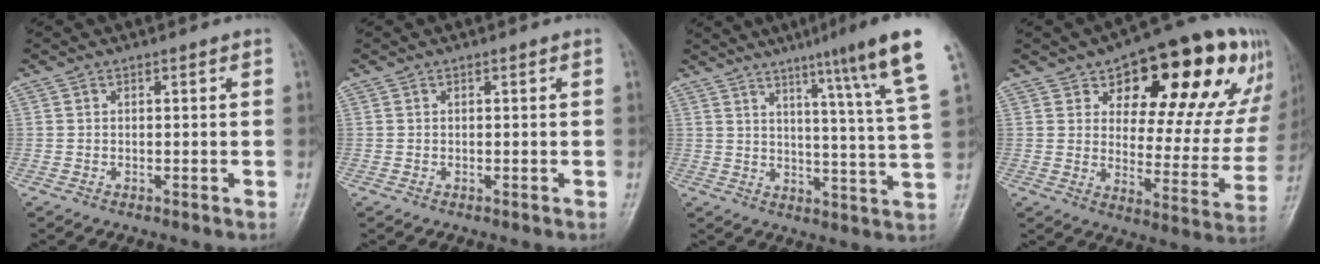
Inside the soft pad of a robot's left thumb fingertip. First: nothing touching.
{"total": 0.0}
{"total": 15.7, "force": [9.4, -0.3, 12.5], "torque": [-0.172, -0.042, 0.119]}
{"total": 23.9, "force": [12.2, 11.6, 16.9], "torque": [-0.169, -0.017, 0.174]}